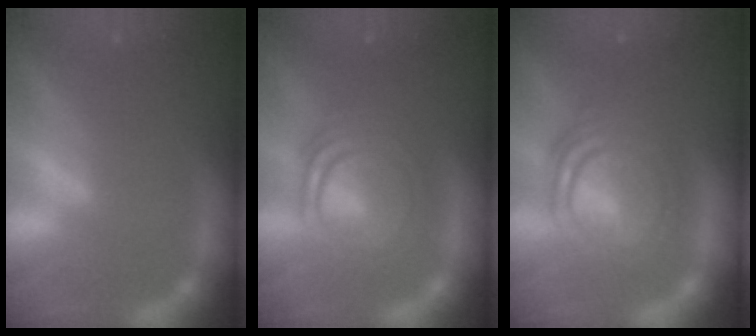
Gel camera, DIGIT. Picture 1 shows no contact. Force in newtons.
{"total": 8.1}
{"total": 9.5}